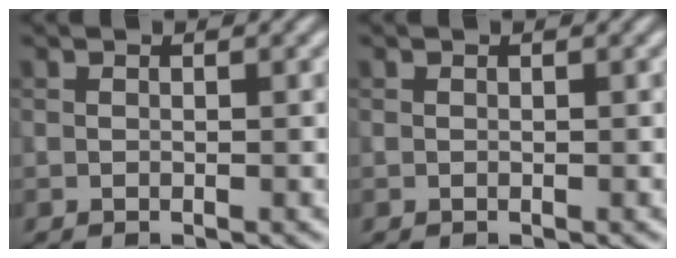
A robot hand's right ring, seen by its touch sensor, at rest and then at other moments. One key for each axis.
{"total": 0.0}